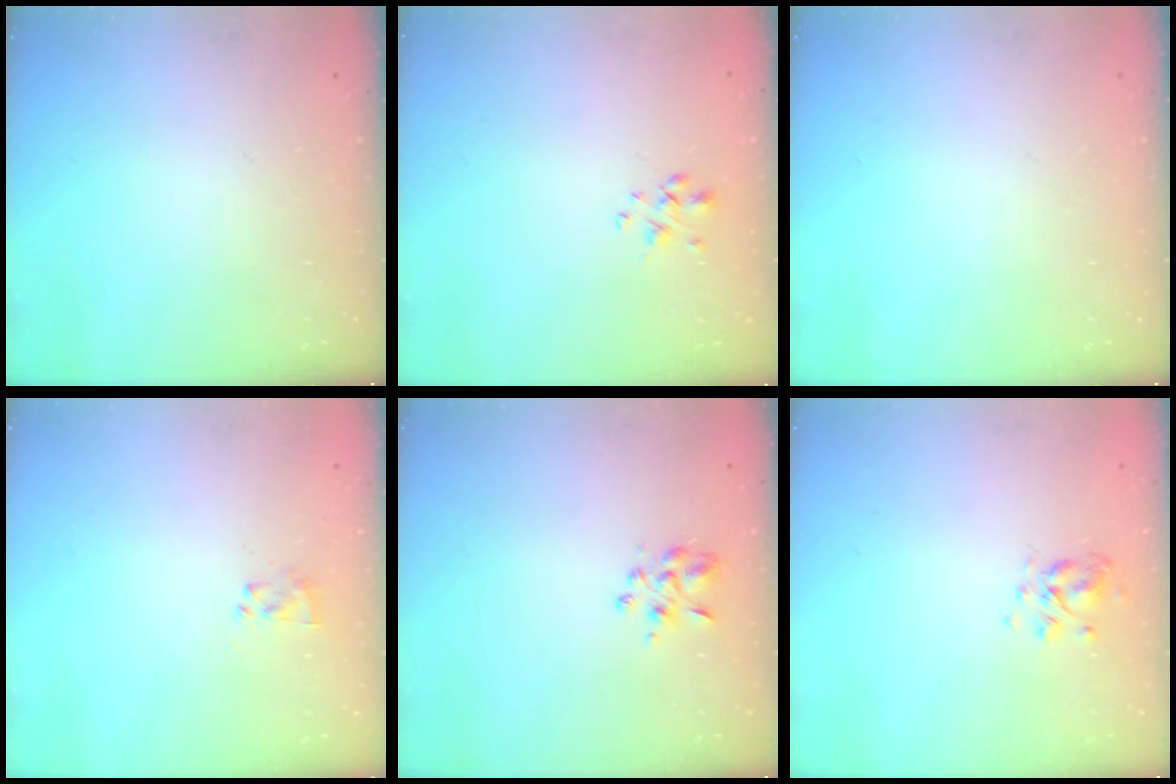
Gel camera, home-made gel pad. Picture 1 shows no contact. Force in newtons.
{"total": 1.9, "press": 1.7, "slide": 0.8}
{"total": 0.0}
{"total": 2.3, "press": 2.1, "slide": 0.9}
{"total": 3.8, "press": 3.6, "slide": 1.0}
{"total": 4.2, "press": 4.0, "slide": 1.5}